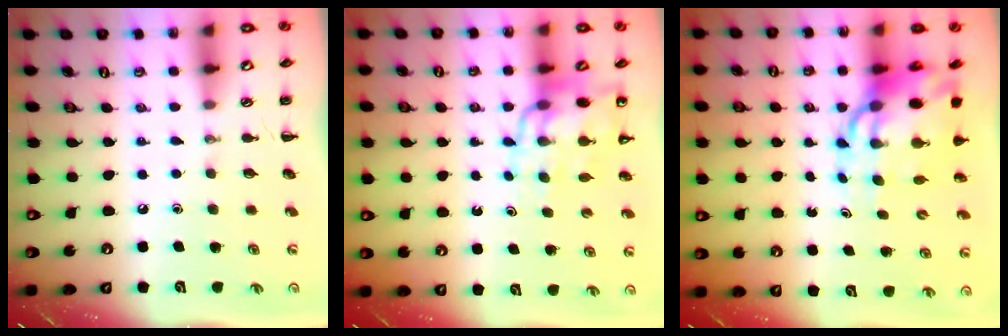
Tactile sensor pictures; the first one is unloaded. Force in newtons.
{"total": 13.9, "press": 13.4, "slide": 3.8}
{"total": 13.9, "press": 13.4, "slide": 3.8}